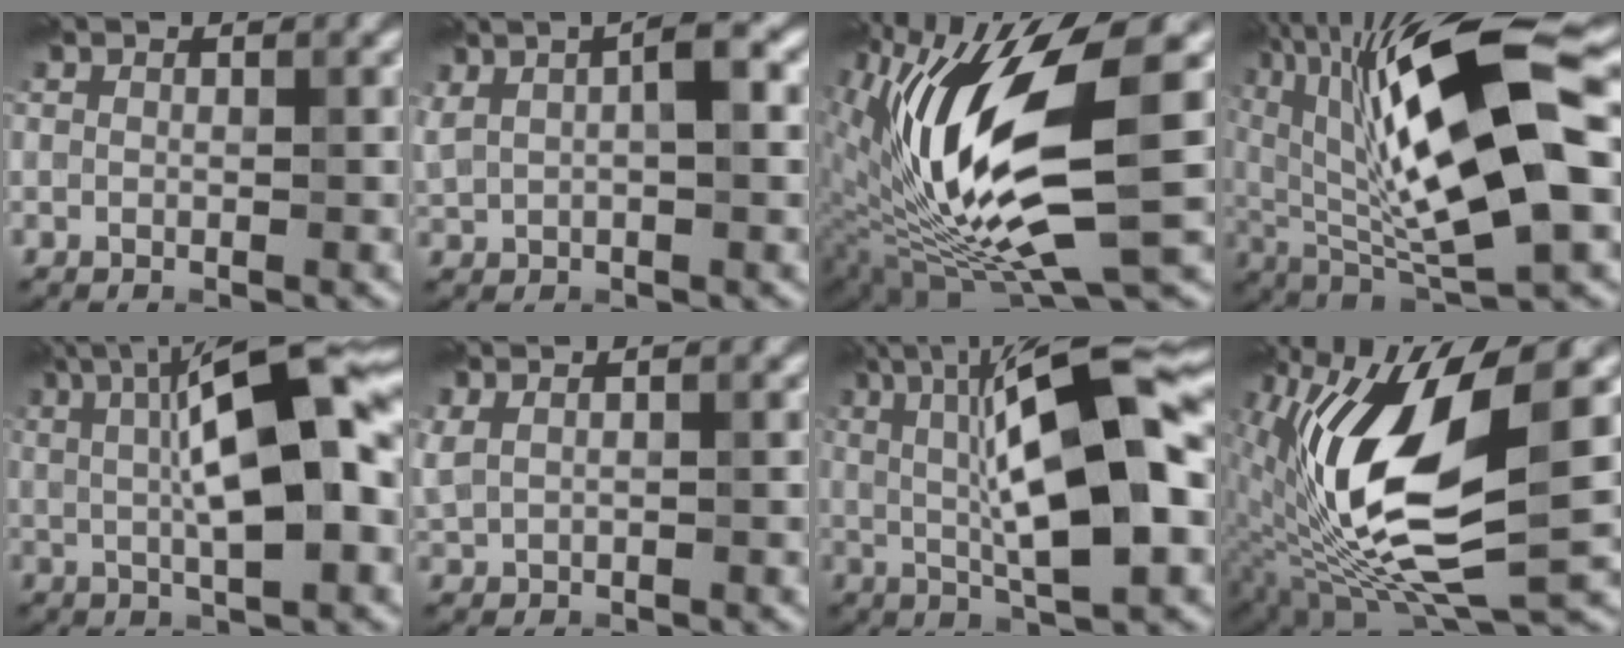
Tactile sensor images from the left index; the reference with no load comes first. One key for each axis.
{"total": 4.3, "fx": 1.3, "fy": 1.3, "fz": 3.8, "tx": -0.073, "ty": 0.012, "tz": 0.022}
{"total": 14.0, "fx": 0.9, "fy": 4.7, "fz": 13.1, "tx": -0.257, "ty": -0.012, "tz": 0.013}
{"total": 16.3, "fx": 3.5, "fy": 5.0, "fz": 15.1, "tx": -0.266, "ty": 0.008, "tz": 0.056}
{"total": 11.5, "fx": 2.2, "fy": 2.6, "fz": 11.0, "tx": -0.157, "ty": 0.021, "tz": 0.032}
{"total": 1.5, "fx": 1.0, "fy": 0.6, "fz": 0.9, "tx": -0.021, "ty": 0.002, "tz": 0.023}
{"total": 13.5, "fx": 1.2, "fy": 3.2, "fz": 13.1, "tx": -0.194, "ty": 0.024, "tz": 0.012}
{"total": 14.2, "fx": 0.3, "fy": 5.2, "fz": 13.2, "tx": -0.260, "ty": -0.014, "tz": 0.002}